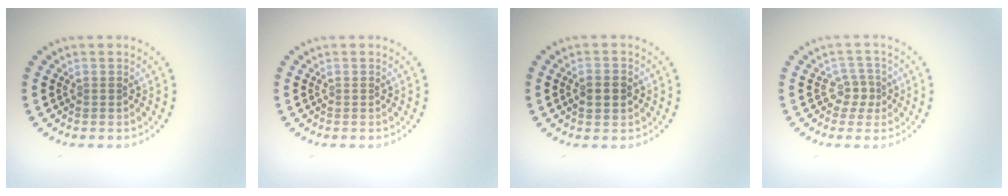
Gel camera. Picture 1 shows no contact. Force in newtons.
{"total": 0.0}
{"total": 2.7, "press": 2.7, "slide": 0.1}
{"total": 2.0, "press": 1.5, "slide": 1.4}